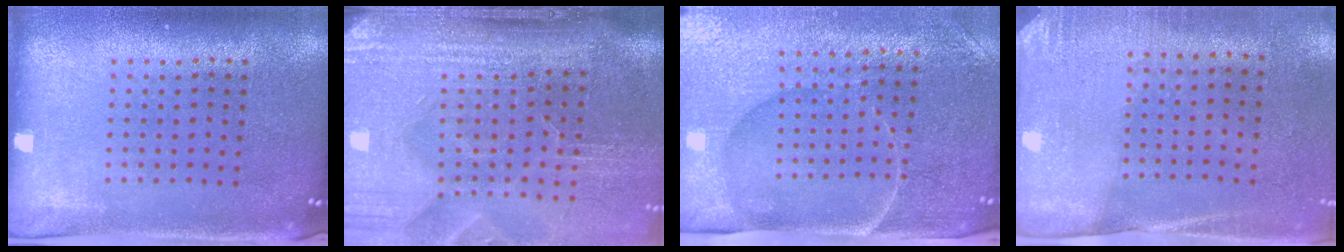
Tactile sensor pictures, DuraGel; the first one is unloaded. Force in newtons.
{"total": 5.0, "press": 4.2, "slide": 2.7}
{"total": 4.6, "press": 4.1, "slide": 2.2}
{"total": 2.7, "press": 2.4, "slide": 1.3}